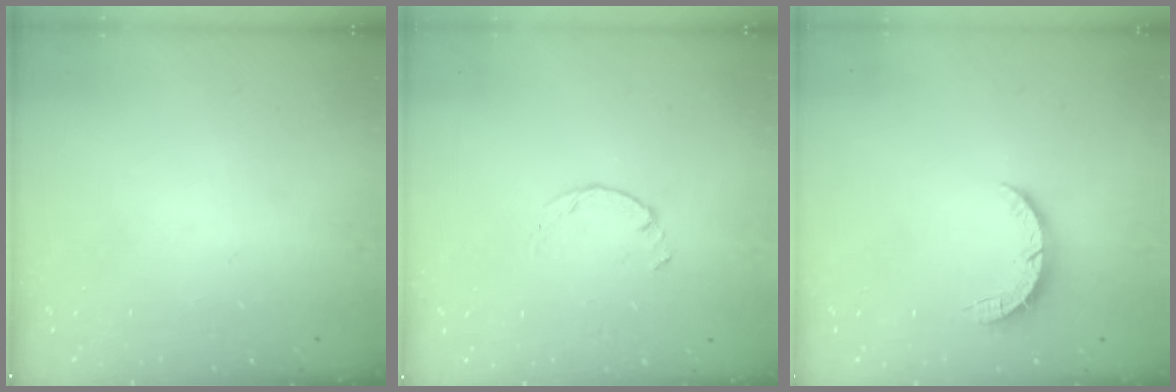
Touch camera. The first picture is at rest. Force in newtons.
{"total": 0.0}
{"total": 3.6, "press": 3.6, "slide": 0.4}